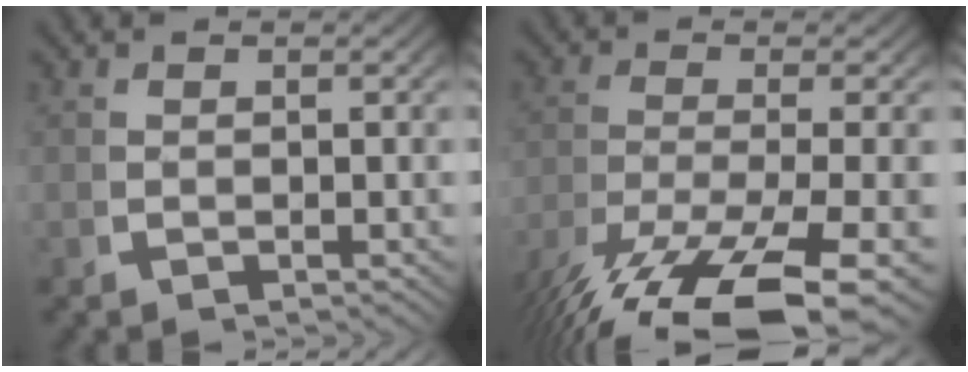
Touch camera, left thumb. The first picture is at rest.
{"total": 12.3, "force": [-7.1, 5.4, 8.4], "torque": [-0.169, -0.046, -0.075]}